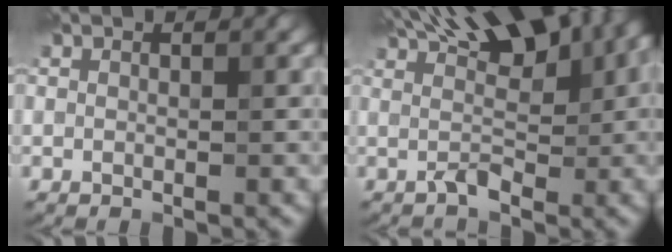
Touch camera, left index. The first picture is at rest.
{"total": 6.8, "force": [2.3, 2.9, 5.7], "torque": [-0.085, 0.017, 0.037]}